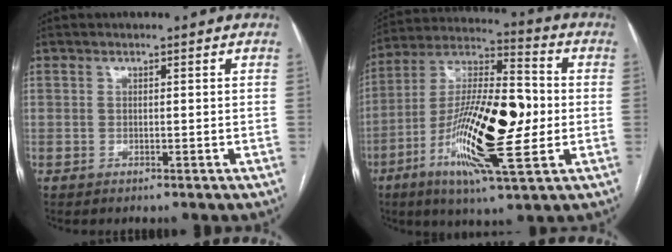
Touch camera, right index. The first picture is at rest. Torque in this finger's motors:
{"motor_torque": [2.14, 0.00, 0.62, 0.21]}